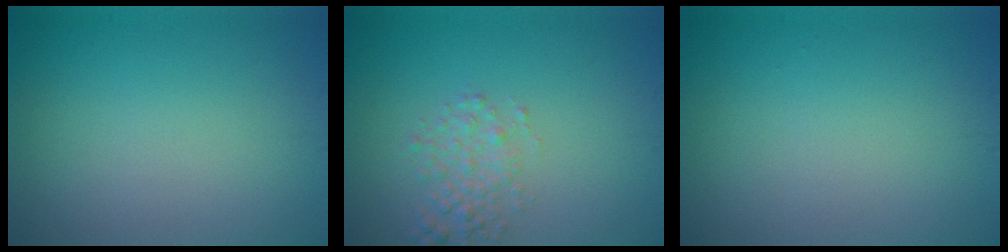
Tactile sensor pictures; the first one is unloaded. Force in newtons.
{"total": 2.2, "press": 2.2, "slide": 0.1}
{"total": 0.0}